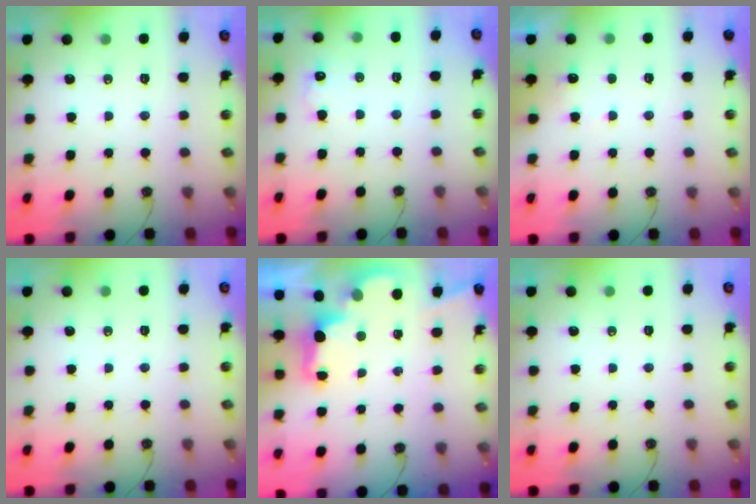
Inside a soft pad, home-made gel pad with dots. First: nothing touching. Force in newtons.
{"total": 5.8, "press": 5.8, "slide": 0.9}
{"total": 4.0, "press": 3.8, "slide": 1.1}
{"total": 0.0}
{"total": 2.5, "press": 2.4, "slide": 0.8}
{"total": 0.0}